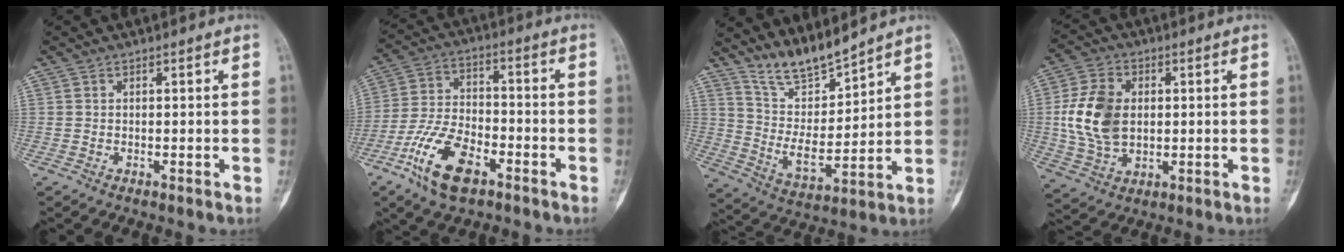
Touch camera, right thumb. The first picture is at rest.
{"total": 13.0, "force": [-7.0, 6.2, 9.1], "torque": [-0.170, 0.028, -0.133]}
{"total": 9.6, "force": [8.8, 1.2, 3.6], "torque": [-0.054, -0.074, 0.182]}
{"total": 12.7, "force": [1.0, 8.5, 9.4], "torque": [-0.178, 0.000, 0.024]}